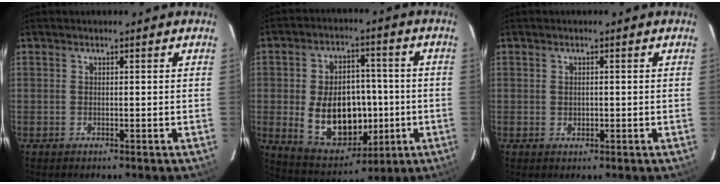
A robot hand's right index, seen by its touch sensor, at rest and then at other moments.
{"total": 16.1, "force": [-2.3, 11.0, 11.5], "torque": [-0.227, 0.008, -0.008]}
{"total": 0.9, "force": [0.0, 0.8, 0.3], "torque": [-0.002, 0.002, 0.002]}